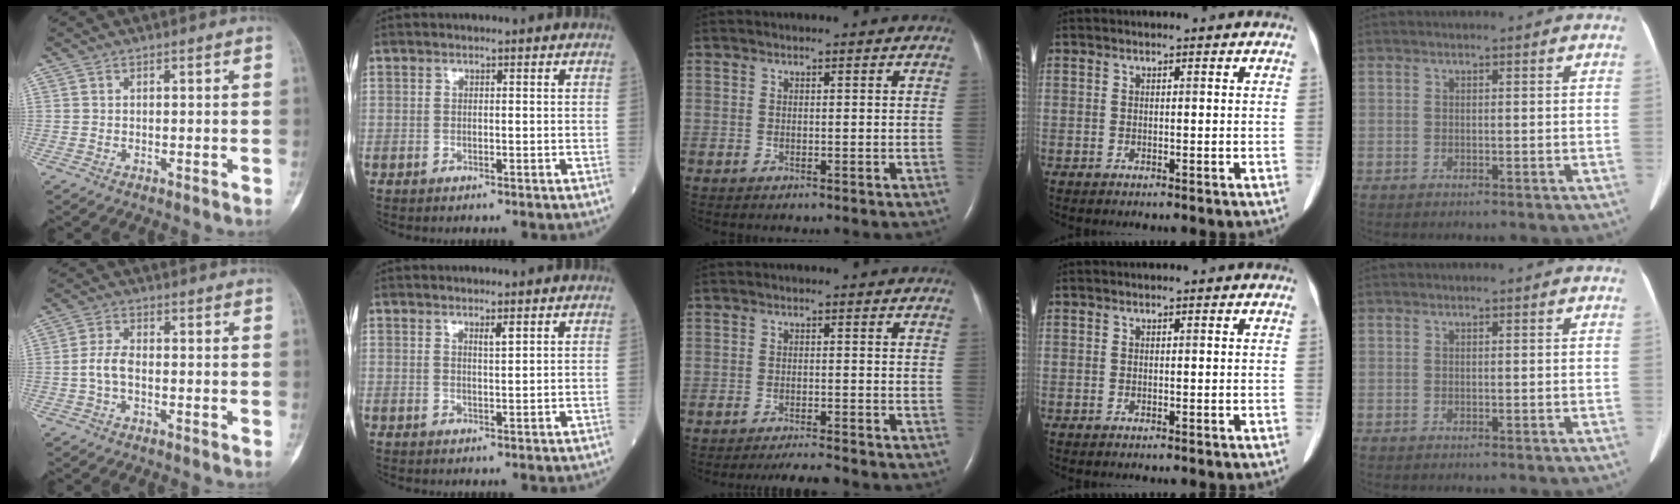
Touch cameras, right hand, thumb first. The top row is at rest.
{"thumb": {"total": 4.0, "force": [-0.9, 2.2, 3.2], "torque": [-0.067, 0.015, -0.023]}, "index": {"total": 1.6, "force": [1.0, 0.0, 1.2], "torque": [-0.023, -0.003, 0.018]}, "middle": {"total": 4.5, "force": [-4.2, -0.3, 1.3], "torque": [-0.024, -0.014, -0.067]}}